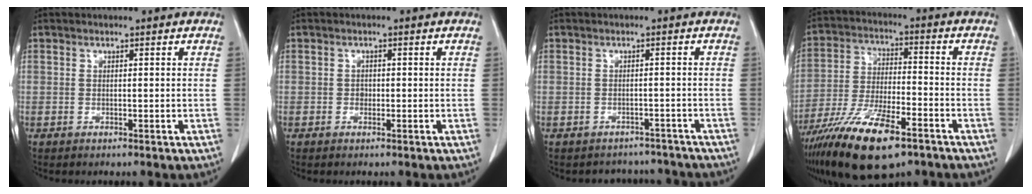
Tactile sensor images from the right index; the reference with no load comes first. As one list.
[{"total": 0.9, "force": [-0.2, 0.8, 0.4], "torque": [-0.004, 0.003, -0.002]}, {"total": 5.3, "force": [-4.7, 2.4, -0.7], "torque": [0.015, 0.022, -0.052]}, {"total": 16.1, "force": [-10.3, 4.2, 11.7], "torque": [-0.233, -0.029, -0.184]}]